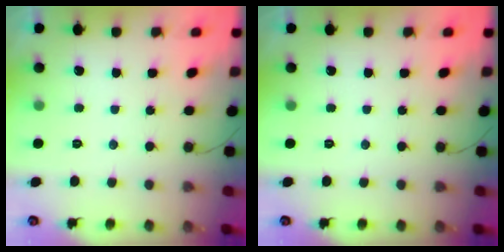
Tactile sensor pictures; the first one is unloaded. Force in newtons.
{"total": 0.0}